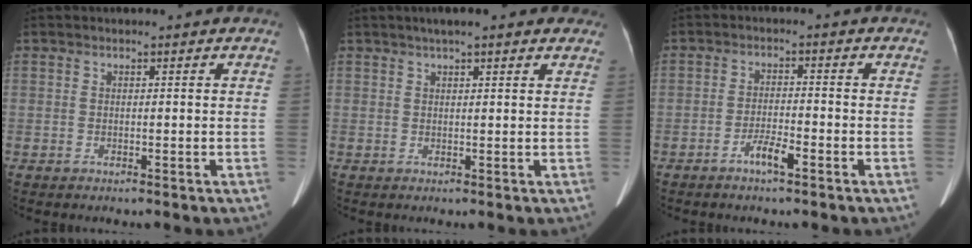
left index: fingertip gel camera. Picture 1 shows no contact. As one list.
[{"total": 7.0, "force": [5.4, 1.4, 4.3], "torque": [-0.056, 0.031, 0.067]}, {"total": 3.3, "force": [-2.2, 0.3, 2.4], "torque": [-0.046, 0.000, -0.041]}]